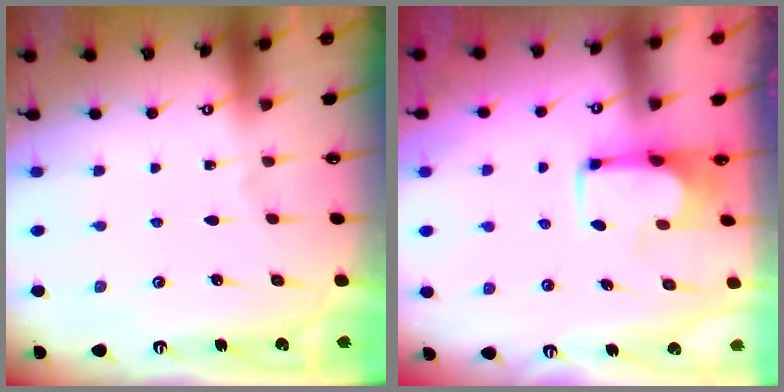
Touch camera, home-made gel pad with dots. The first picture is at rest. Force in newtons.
{"total": 3.3, "press": 3.2, "slide": 0.5}